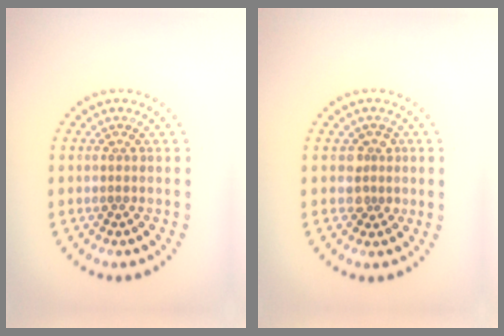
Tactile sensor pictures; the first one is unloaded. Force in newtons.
{"total": 1.8, "press": 1.6, "slide": 1.0}